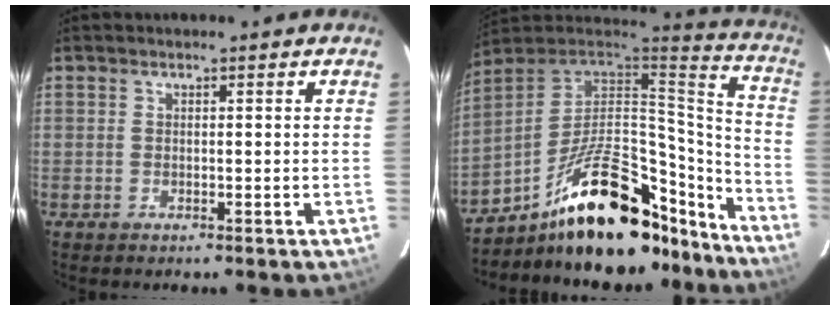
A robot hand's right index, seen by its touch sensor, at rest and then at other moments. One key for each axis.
{"total": 27.9, "fx": -18.9, "fy": 11.6, "fz": 16.8, "tx": -0.256, "ty": 0.040, "tz": -0.272}